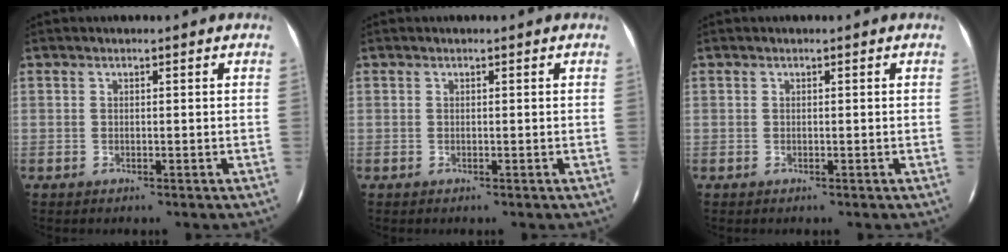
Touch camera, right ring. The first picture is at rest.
{"total": 0.0}
{"total": 0.0}